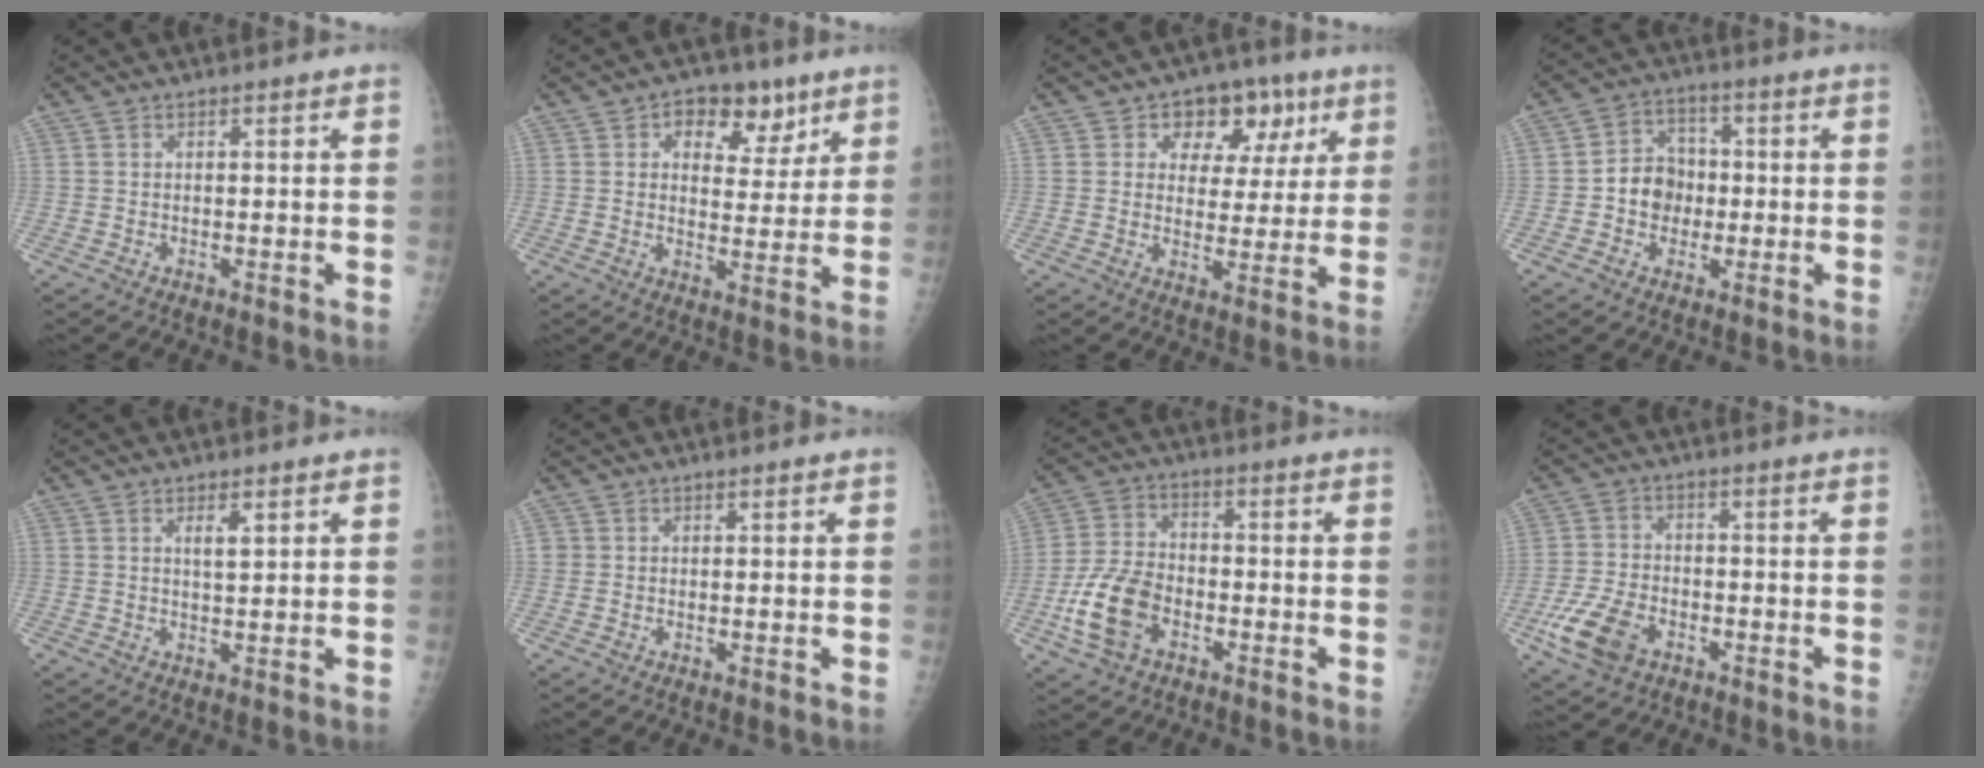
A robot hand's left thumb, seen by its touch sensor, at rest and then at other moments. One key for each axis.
{"total": 9.3, "fx": 4.9, "fy": 6.1, "fz": 5.1, "tx": -0.029, "ty": -0.017, "tz": 0.068}
{"total": 10.9, "fx": 4.9, "fy": 8.0, "fz": 5.6, "tx": -0.023, "ty": -0.008, "tz": 0.066}
{"total": 7.4, "fx": -1.1, "fy": 6.4, "fz": 3.5, "tx": -0.021, "ty": 0.021, "tz": -0.028}
{"total": 2.5, "fx": 1.2, "fy": 0.7, "fz": 2.1, "tx": -0.033, "ty": -0.008, "tz": 0.021}
{"total": 0.9, "fx": 0.0, "fy": 0.9, "fz": 0.0, "tx": 0.012, "ty": 0.005, "tz": -0.002}
{"total": 11.0, "fx": -4.3, "fy": 7.1, "fz": 7.3, "tx": -0.140, "ty": 0.020, "tz": -0.085}
{"total": 9.3, "fx": -4.4, "fy": 5.8, "fz": 5.9, "tx": -0.116, "ty": 0.011, "tz": -0.082}